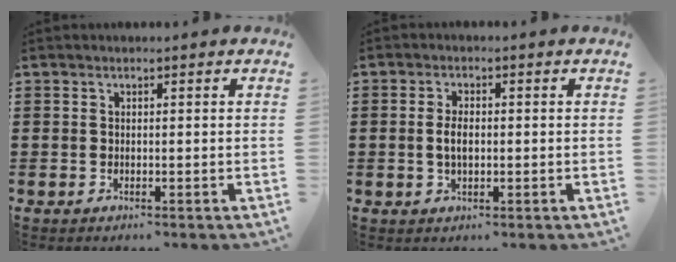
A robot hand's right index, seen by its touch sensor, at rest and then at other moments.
{"total": 2.9, "force": [-0.2, 1.4, 2.5], "torque": [-0.056, 0.002, -0.007]}